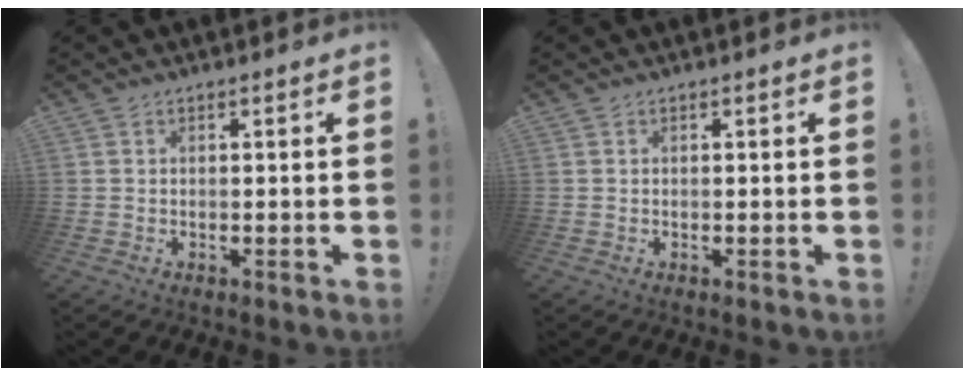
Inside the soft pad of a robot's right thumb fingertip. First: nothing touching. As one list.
[{"total": 0.0}]